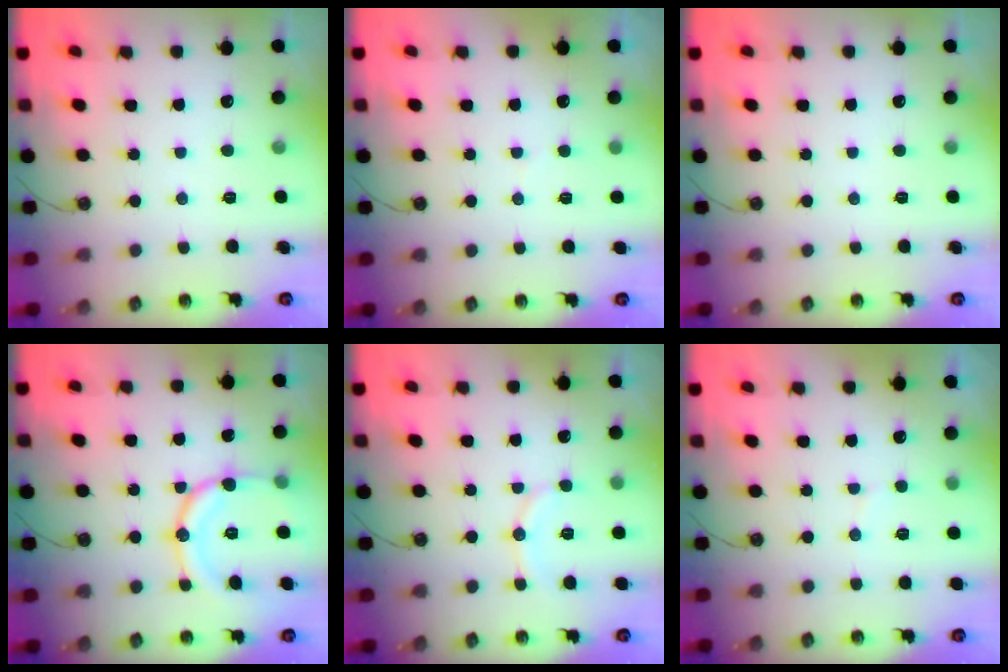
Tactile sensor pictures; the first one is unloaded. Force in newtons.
{"total": 3.9, "press": 3.9, "slide": 0.4}
{"total": 0.0}
{"total": 15.2, "press": 15.2, "slide": 1.3}
{"total": 9.3, "press": 9.1, "slide": 2.2}
{"total": 2.9, "press": 2.6, "slide": 1.2}